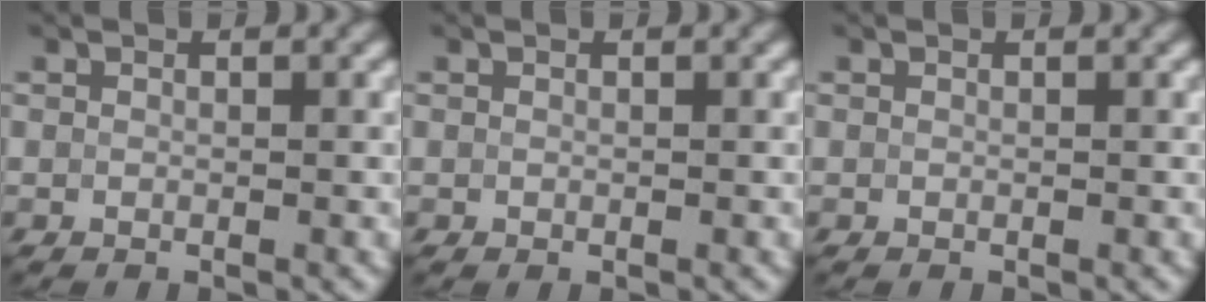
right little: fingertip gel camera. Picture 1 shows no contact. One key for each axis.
{"total": 0.0}
{"total": 0.0}